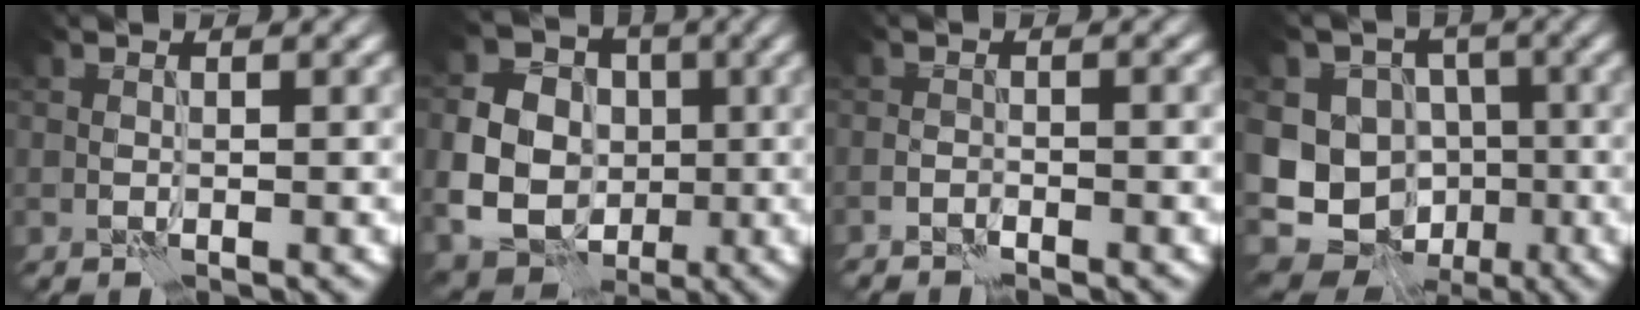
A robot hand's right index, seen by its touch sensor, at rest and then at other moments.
{"total": 7.4, "force": [-0.9, 6.5, 3.4], "torque": [-0.073, 0.003, -0.018]}
{"total": 1.4, "force": [-1.3, 0.0, 0.3], "torque": [-0.003, 0.006, -0.027]}
{"total": 12.5, "force": [-3.4, 11.3, 4.1], "torque": [-0.072, -0.016, -0.070]}